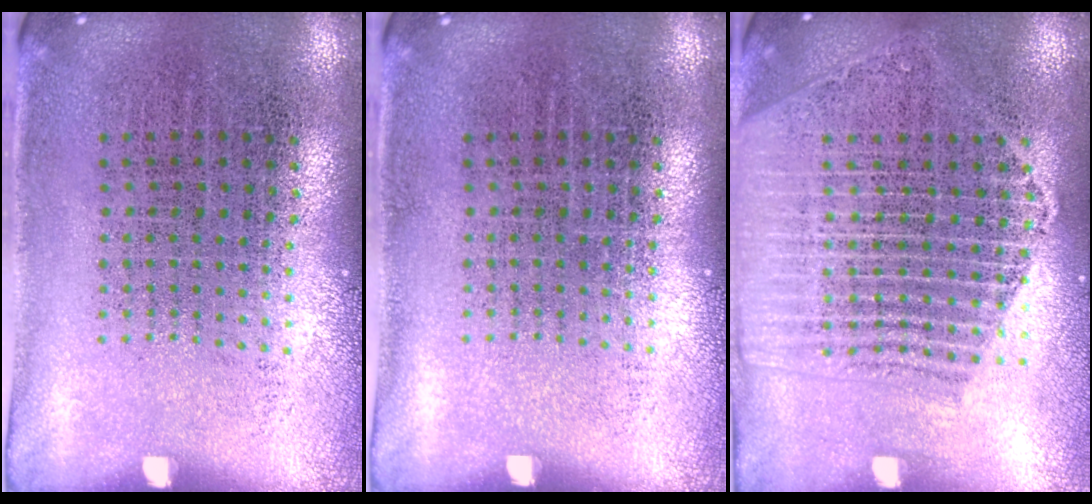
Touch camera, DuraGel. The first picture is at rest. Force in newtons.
{"total": 0.0}
{"total": 1.9, "press": 1.8, "slide": 0.7}